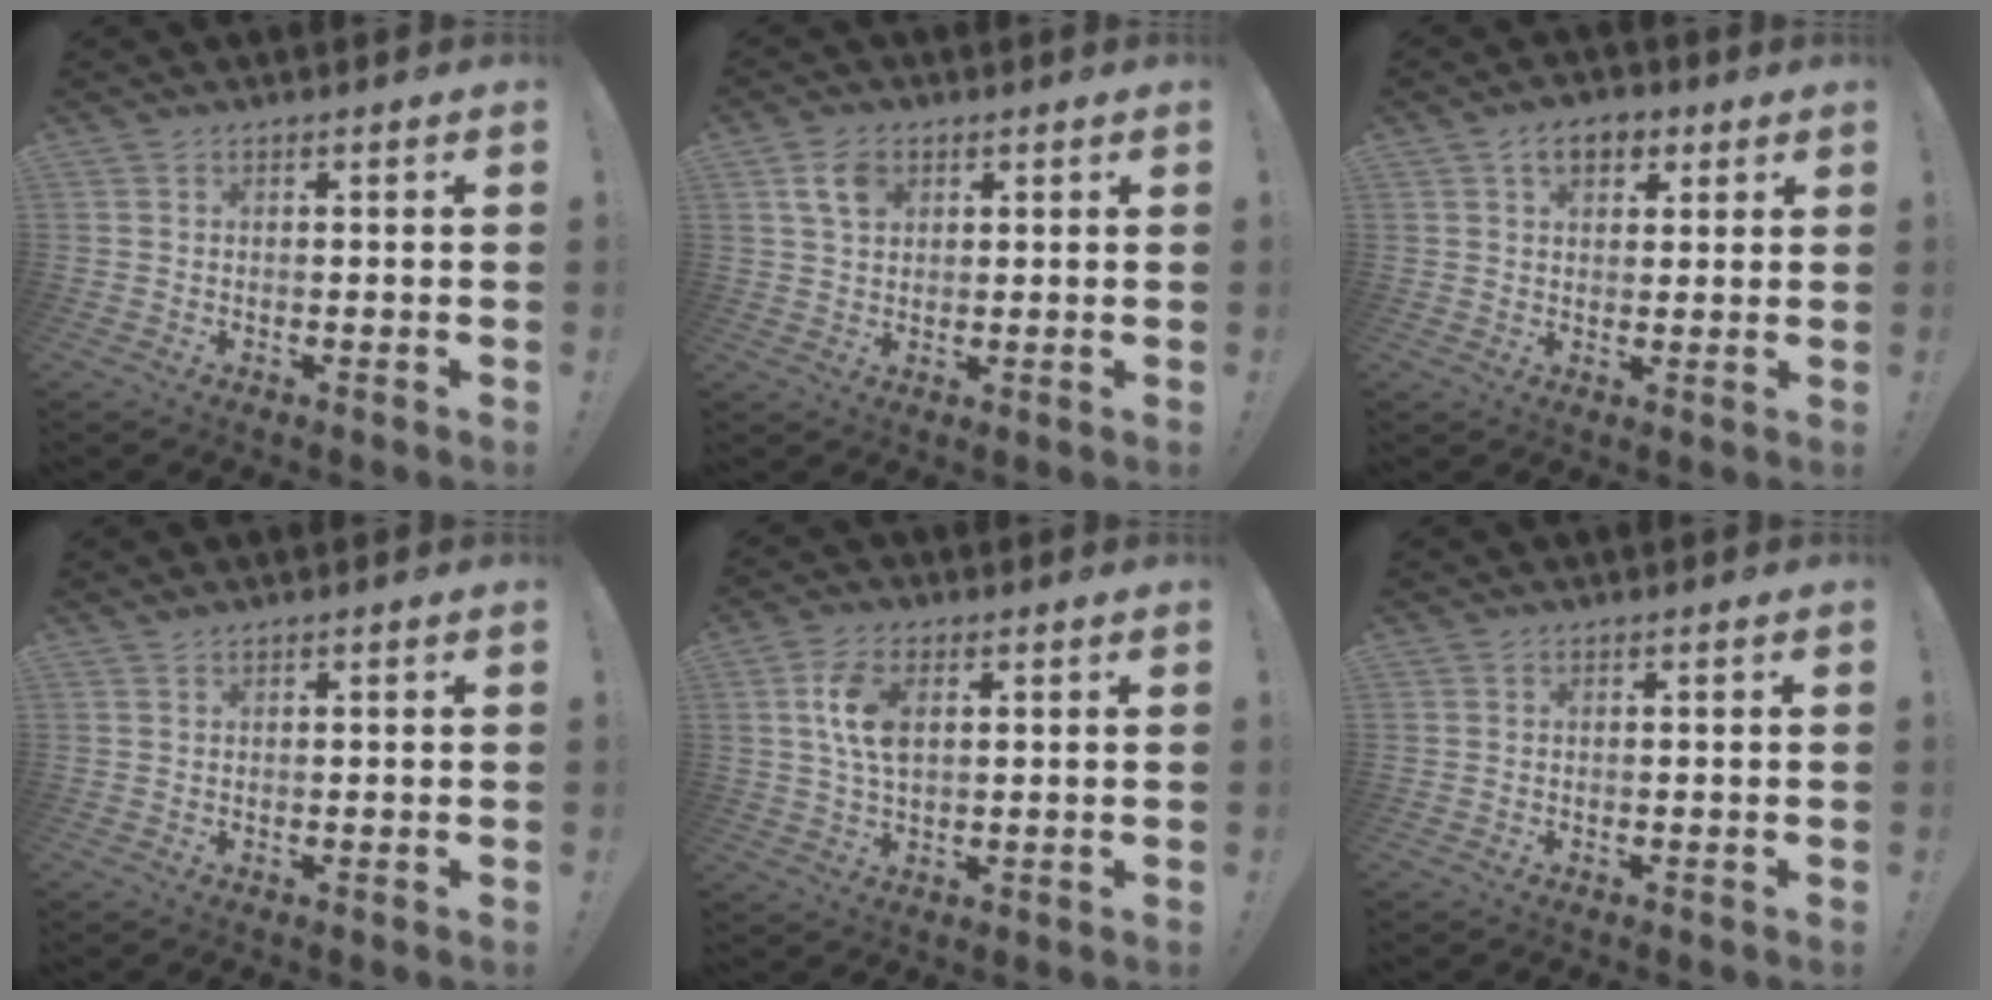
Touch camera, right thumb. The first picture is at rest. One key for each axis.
{"total": 6.5, "fx": 2.7, "fy": 4.5, "fz": 3.9, "tx": -0.061, "ty": 0.001, "tz": 0.052}
{"total": 7.1, "fx": 3.1, "fy": 4.8, "fz": 4.2, "tx": -0.054, "ty": 0.001, "tz": 0.055}
{"total": 0.6, "fx": 0.6, "fy": -0.1, "fz": 0.2, "tx": 0.001, "ty": -0.003, "tz": 0.011}
{"total": 8.8, "fx": 2.1, "fy": 4.9, "fz": 7.0, "tx": -0.141, "ty": -0.001, "tz": 0.035}
{"total": 0.0}